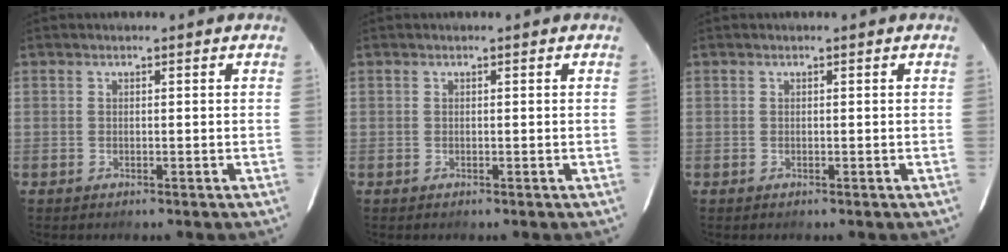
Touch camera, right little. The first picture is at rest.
{"total": 0.0}
{"total": 0.0}